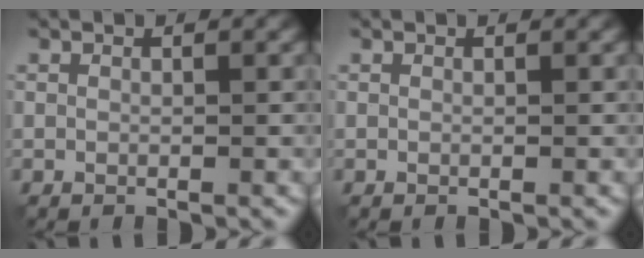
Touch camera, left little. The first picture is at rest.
{"total": 0.0}